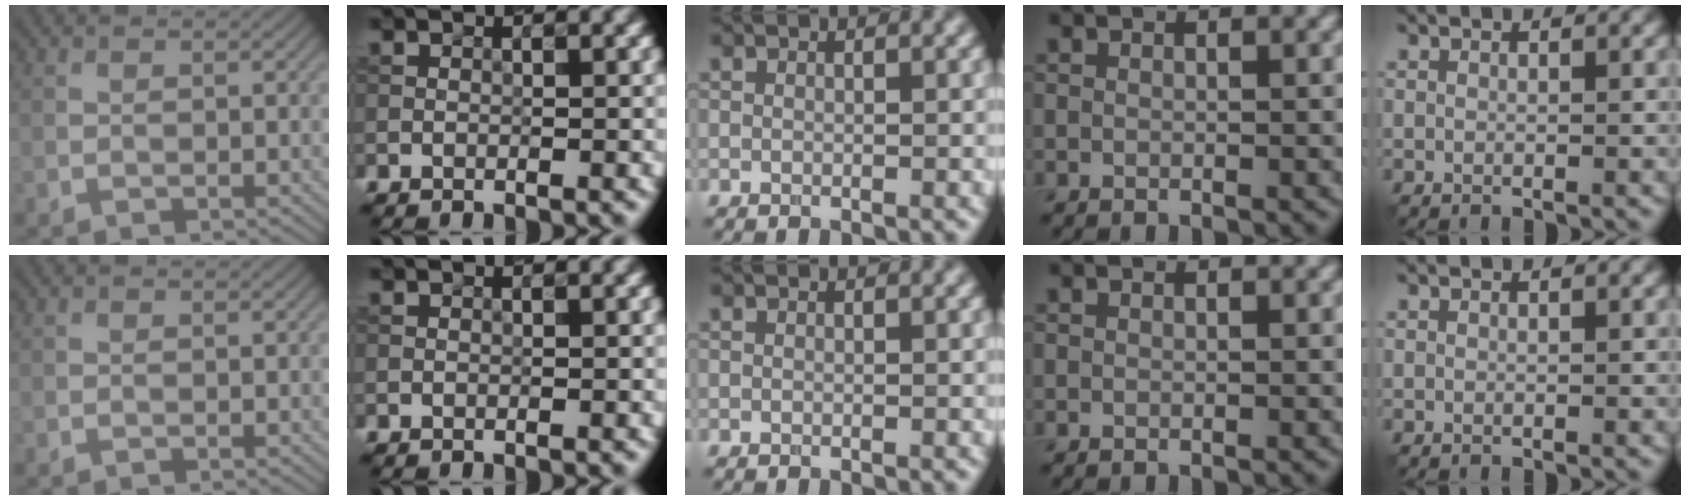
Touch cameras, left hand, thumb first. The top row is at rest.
{}